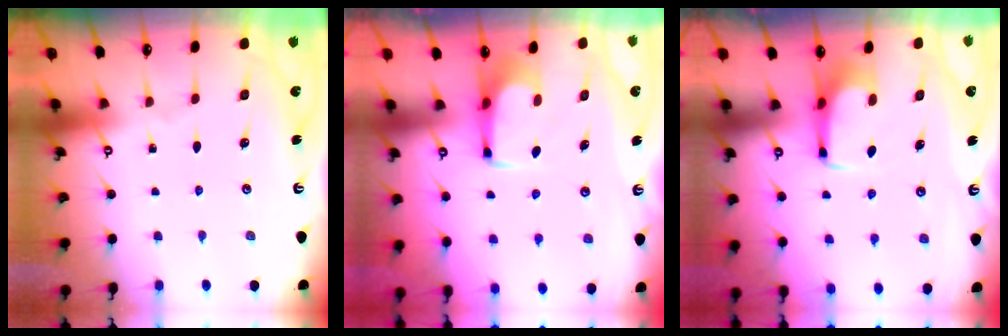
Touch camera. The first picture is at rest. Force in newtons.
{"total": 1.9, "press": 1.8, "slide": 0.6}
{"total": 3.3, "press": 3.3, "slide": 0.4}